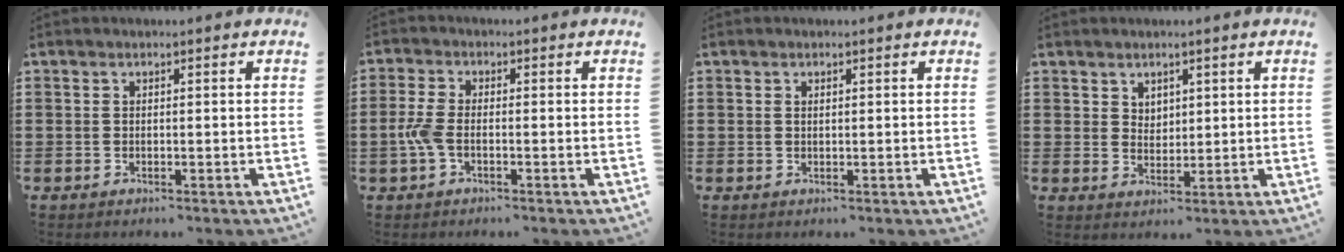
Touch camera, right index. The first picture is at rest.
{"total": 3.6, "force": [-1.0, 1.5, 3.0], "torque": [-0.081, -0.006, -0.025]}
{"total": 0.5, "force": [0.2, 0.3, 0.4], "torque": [-0.010, 0.001, 0.004]}
{"total": 2.8, "force": [1.9, 1.9, 0.3], "torque": [-0.013, 0.008, 0.037]}